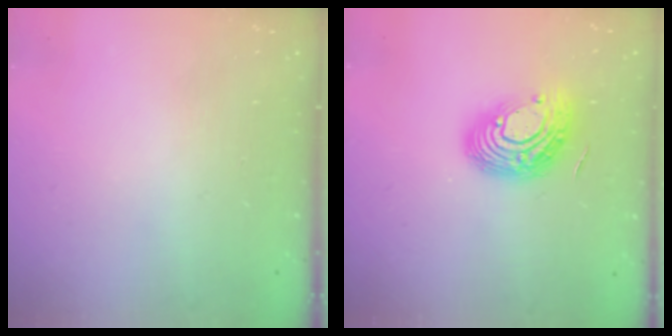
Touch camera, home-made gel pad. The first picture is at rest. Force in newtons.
{"total": 13.3, "press": 13.3, "slide": 1.0}